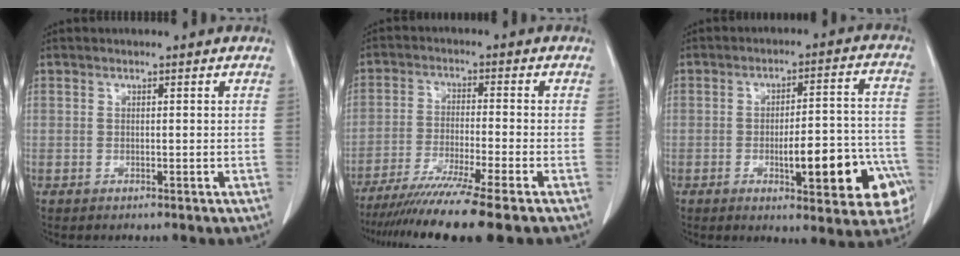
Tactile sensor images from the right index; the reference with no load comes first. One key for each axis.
{"total": 13.1, "fx": -10.4, "fy": -1.8, "fz": 7.8, "tx": -0.120, "ty": -0.043, "tz": -0.166}
{"total": 15.4, "fx": -5.5, "fy": 4.0, "fz": 13.8, "tx": -0.121, "ty": 0.030, "tz": -0.060}